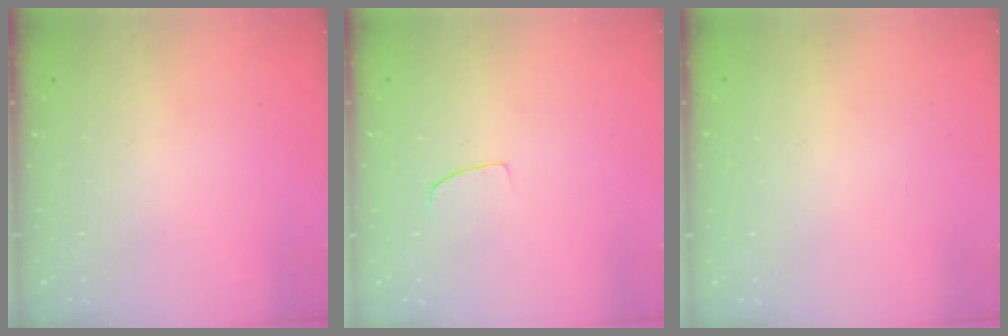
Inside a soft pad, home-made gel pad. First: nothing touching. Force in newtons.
{"total": 3.7, "press": 3.7, "slide": 0.3}
{"total": 0.0}